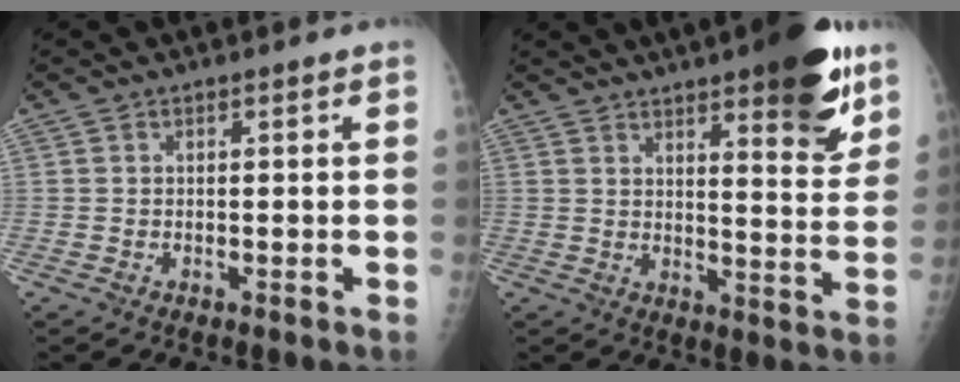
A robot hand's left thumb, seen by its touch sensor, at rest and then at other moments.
{"total": 16.0, "force": [9.7, 4.4, 11.9], "torque": [-0.125, -0.051, 0.134]}